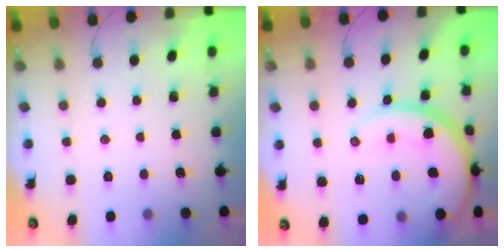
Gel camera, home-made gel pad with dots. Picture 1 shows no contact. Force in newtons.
{"total": 16.9, "press": 16.9, "slide": 1.3}